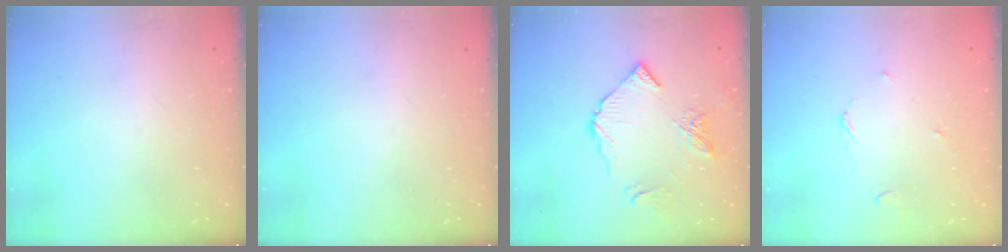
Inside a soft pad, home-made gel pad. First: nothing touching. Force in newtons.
{"total": 0.0}
{"total": 10.5, "press": 10.4, "slide": 1.3}
{"total": 2.8, "press": 2.8, "slide": 0.2}